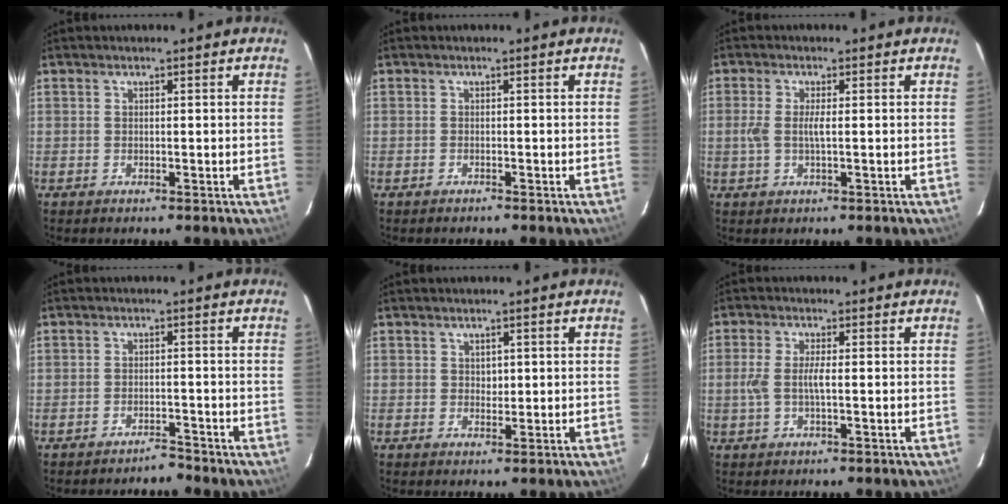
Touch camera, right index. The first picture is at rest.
{"total": 0.6, "force": [-0.6, 0.1, 0.0], "torque": [0.000, 0.001, -0.011]}
{"total": 3.4, "force": [0.0, 0.8, 3.3], "torque": [-0.070, 0.001, -0.002]}
{"total": 2.5, "force": [-2.5, 0.4, 0.2], "torque": [-0.009, 0.003, -0.038]}
{"total": 1.4, "force": [0.4, 1.2, 0.5], "torque": [-0.004, 0.004, 0.008]}
{"total": 4.1, "force": [-0.4, 0.8, 4.0], "torque": [-0.083, 0.003, -0.007]}